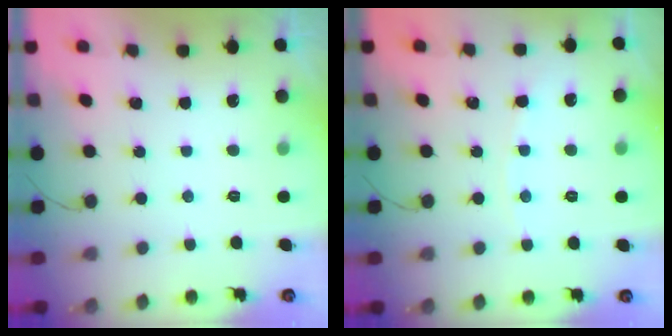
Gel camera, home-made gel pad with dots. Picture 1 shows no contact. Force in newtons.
{"total": 2.6, "press": 2.6, "slide": 0.2}